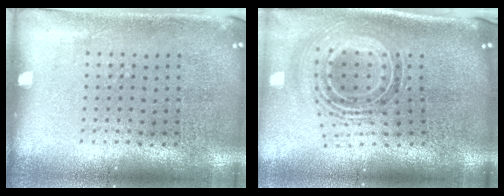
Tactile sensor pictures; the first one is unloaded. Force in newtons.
{"total": 1.7, "press": 1.3, "slide": 1.0}